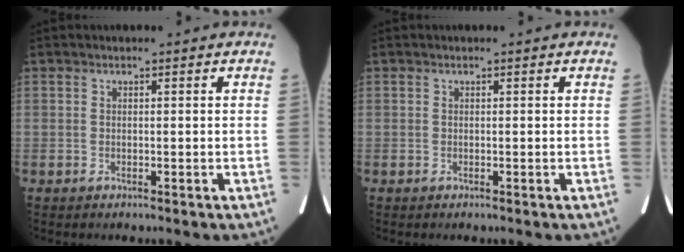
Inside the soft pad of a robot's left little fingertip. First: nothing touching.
{"total": 0.0}